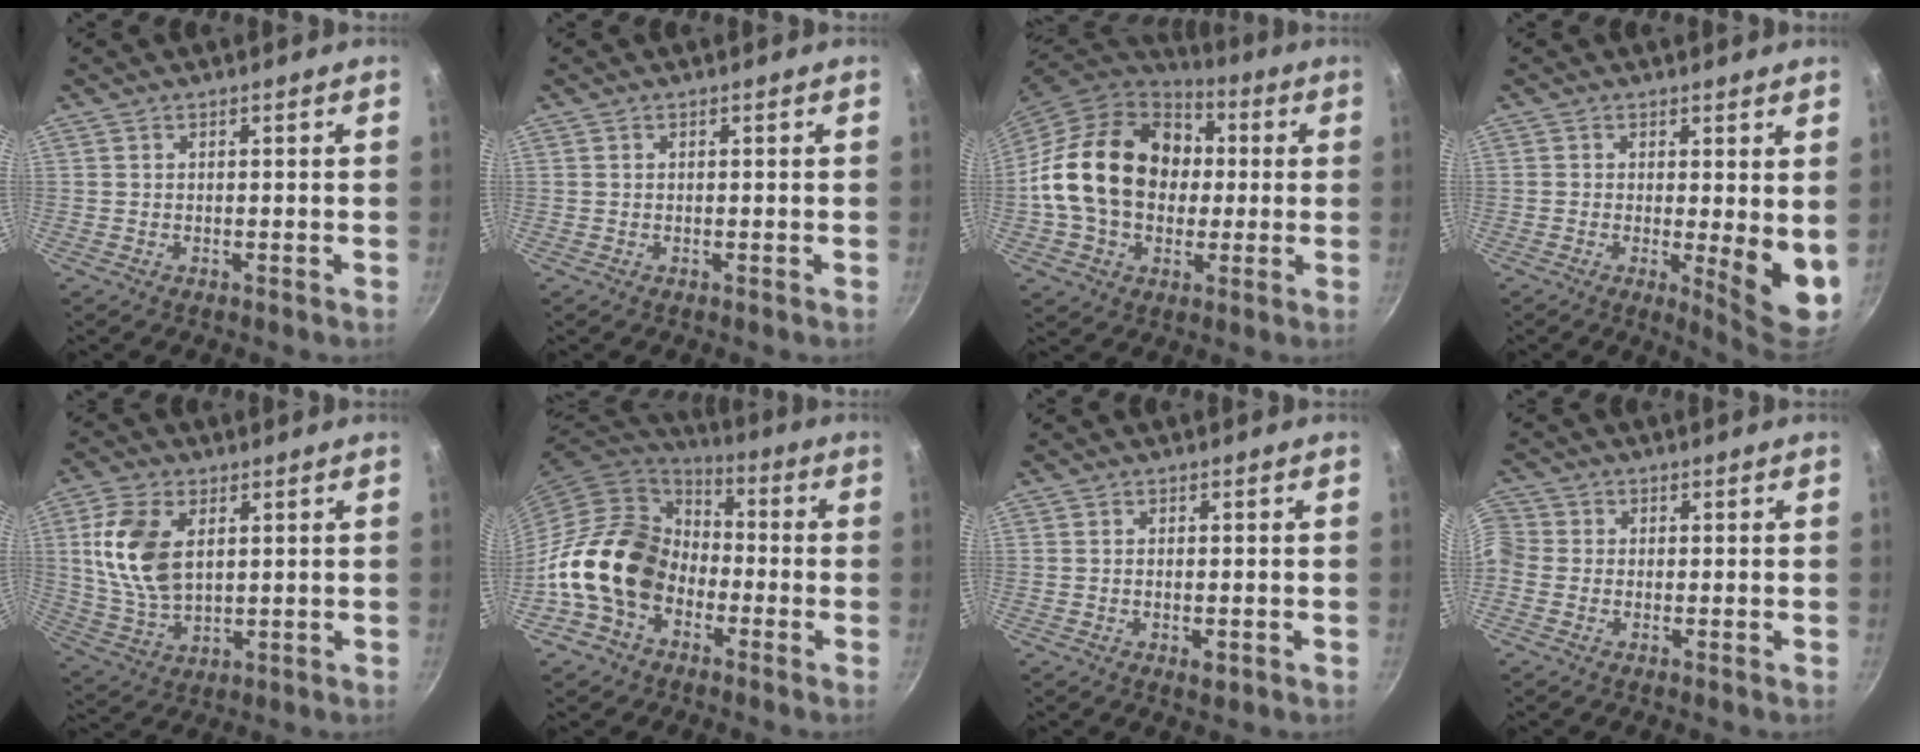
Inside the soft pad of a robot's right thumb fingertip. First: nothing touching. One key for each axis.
{"total": 0.0}
{"total": 21.9, "fx": 1.5, "fy": 16.7, "fz": 14.1, "tx": -0.222, "ty": 0.033, "tz": 0.022}
{"total": 7.4, "fx": 0.1, "fy": 2.1, "fz": 7.0, "tx": -0.091, "ty": -0.025, "tz": 0.001}
{"total": 12.8, "fx": 3.1, "fy": 7.6, "fz": 9.8, "tx": -0.186, "ty": -0.013, "tz": 0.067}
{"total": 17.3, "fx": -4.9, "fy": 13.1, "fz": 10.2, "tx": -0.147, "ty": 0.052, "tz": -0.107}
{"total": 2.1, "fx": -0.7, "fy": 1.0, "fz": 1.7, "tx": -0.031, "ty": -0.003, "tz": -0.013}
{"total": 4.7, "fx": -1.0, "fy": 4.2, "fz": 1.7, "tx": -0.039, "ty": 0.015, "tz": -0.038}